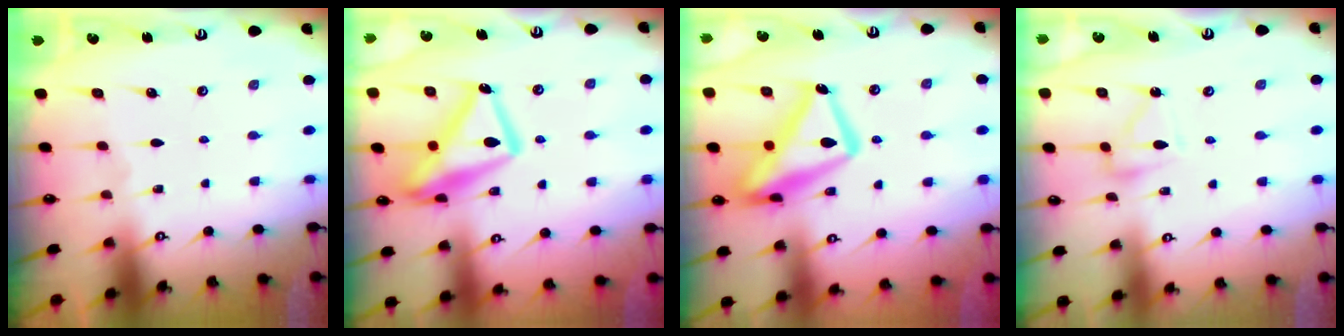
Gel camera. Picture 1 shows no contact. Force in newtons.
{"total": 15.2, "press": 15.1, "slide": 1.3}
{"total": 17.2, "press": 17.1, "slide": 1.5}
{"total": 7.1, "press": 7.1, "slide": 0.3}